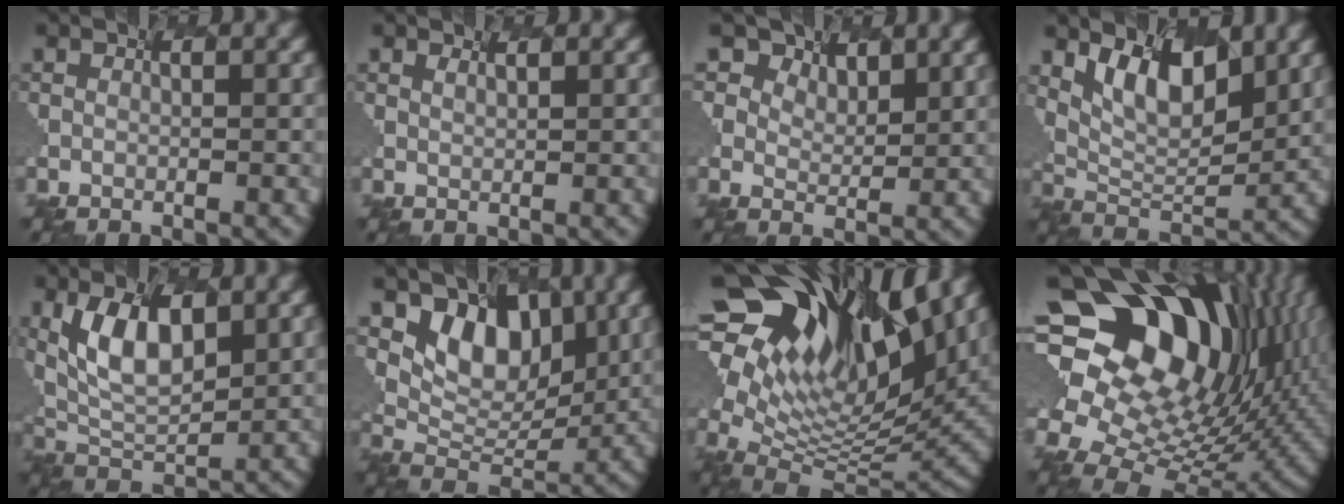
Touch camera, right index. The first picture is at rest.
{"total": 0.7, "force": [0.6, -0.1, -0.3], "torque": [-0.001, -0.006, 0.018]}
{"total": 3.2, "force": [2.9, 1.4, 0.0], "torque": [-0.022, -0.019, 0.074]}
{"total": 5.3, "force": [2.5, 2.6, 3.8], "torque": [-0.076, -0.013, 0.059]}
{"total": 5.6, "force": [1.3, 2.9, 4.6], "torque": [-0.106, -0.002, 0.038]}
{"total": 5.3, "force": [2.1, 3.7, 3.1], "torque": [-0.049, -0.018, 0.048]}
{"total": 15.6, "force": [8.4, 6.7, 11.4], "torque": [-0.226, 0.026, 0.154]}
{"total": 17.3, "force": [6.2, 11.2, 11.7], "torque": [-0.205, 0.035, 0.115]}